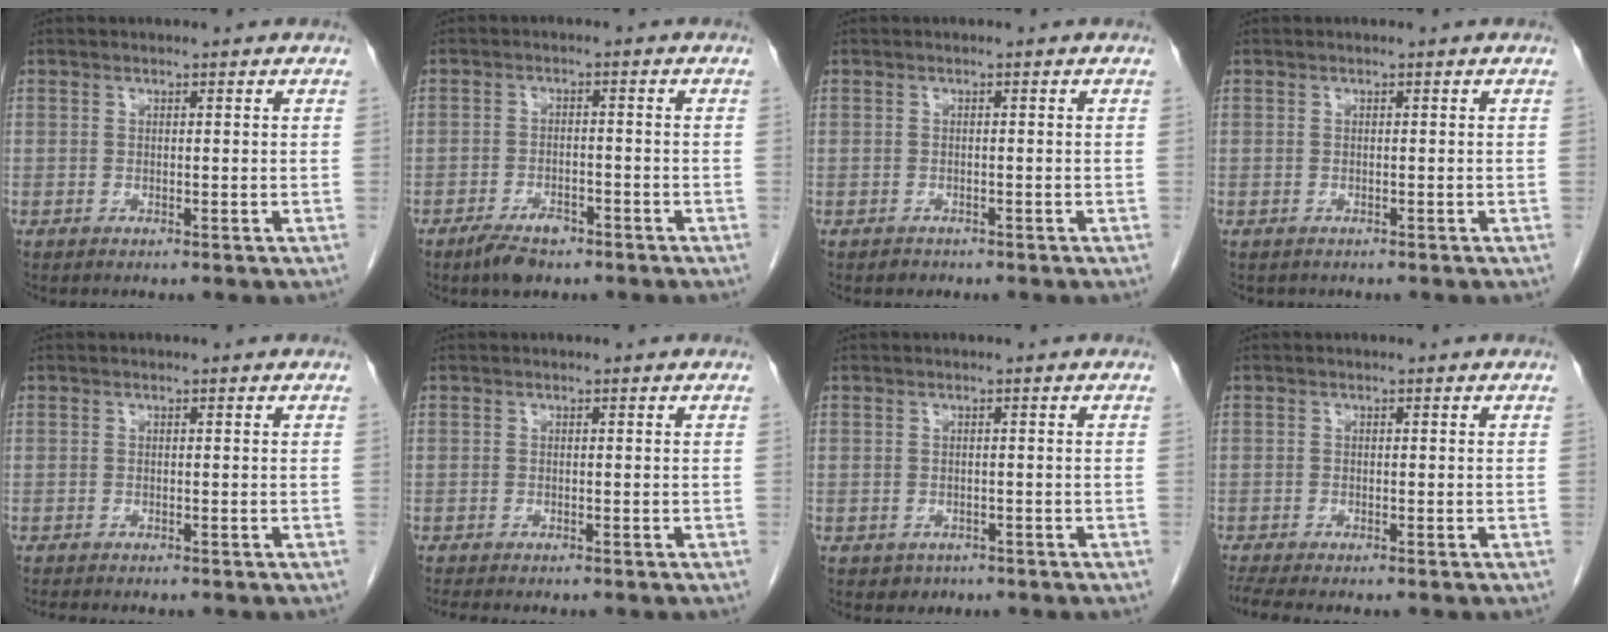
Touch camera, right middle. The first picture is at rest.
{"total": 4.6, "force": [-3.3, 1.9, 2.6], "torque": [-0.049, -0.001, -0.051]}
{"total": 1.0, "force": [-0.8, 0.6, 0.0], "torque": [-0.005, 0.002, -0.012]}
{"total": 0.6, "force": [-0.4, 0.4, 0.0], "torque": [-0.011, 0.002, -0.006]}
{"total": 1.6, "force": [-1.4, 0.3, 0.6], "torque": [-0.014, -0.004, -0.020]}
{"total": 2.4, "force": [-2.1, 0.4, 1.1], "torque": [-0.019, -0.006, -0.030]}
{"total": 1.8, "force": [-1.0, 1.5, 0.3], "torque": [-0.005, 0.005, -0.008]}
{"total": 3.0, "force": [-2.6, 0.0, 1.4], "torque": [-0.029, -0.010, -0.048]}